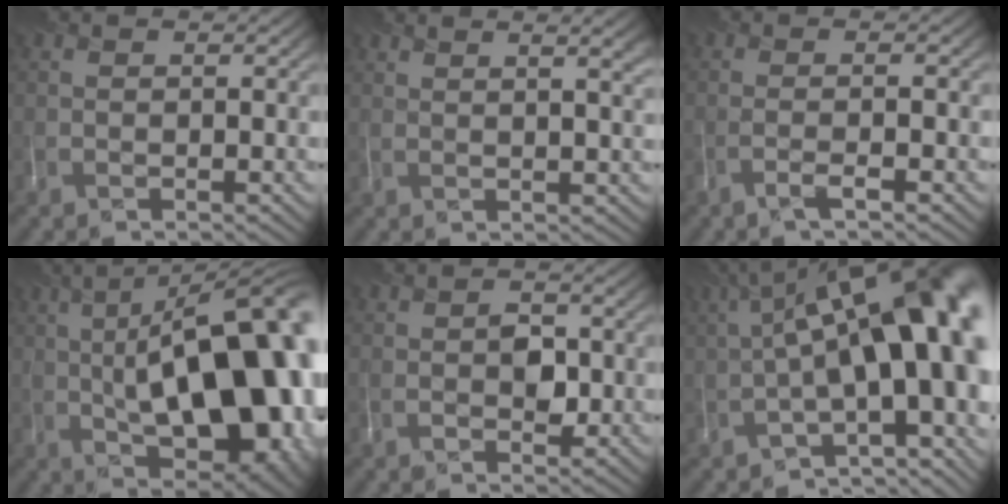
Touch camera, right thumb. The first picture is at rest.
{"total": 4.5, "force": [3.0, 1.3, 3.2], "torque": [-0.034, 0.018, 0.035]}
{"total": 1.8, "force": [-1.1, 0.2, 1.5], "torque": [-0.015, 0.011, -0.034]}
{"total": 19.6, "force": [-0.3, 8.8, 17.5], "torque": [-0.239, 0.023, -0.009]}
{"total": 2.0, "force": [-0.4, 1.3, 1.4], "torque": [-0.018, 0.007, -0.004]}
{"total": 20.3, "force": [0.4, 8.4, 18.4], "torque": [-0.217, 0.022, 0.014]}